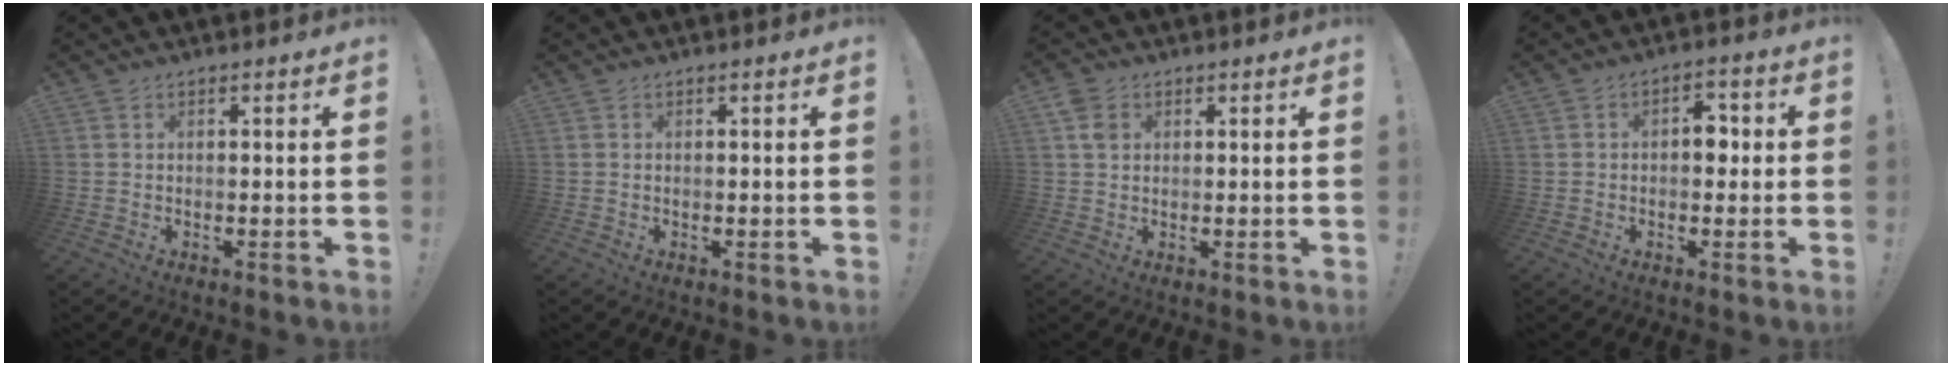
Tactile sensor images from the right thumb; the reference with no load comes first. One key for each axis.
{"total": 0.0}
{"total": 3.9, "fx": 1.5, "fy": 2.9, "fz": 2.1, "tx": -0.029, "ty": 0.002, "tz": 0.028}
{"total": 5.7, "fx": 0.1, "fy": 4.1, "fz": 3.9, "tx": -0.045, "ty": 0.005, "tz": -0.004}